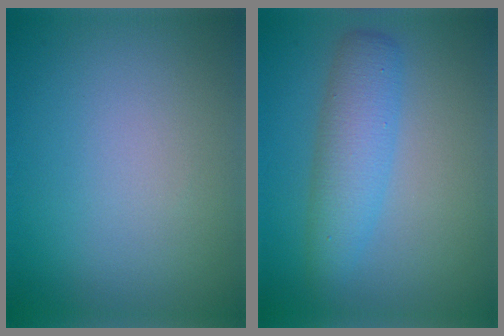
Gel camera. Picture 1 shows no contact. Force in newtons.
{"total": 3.9, "press": 3.9, "slide": 0.1}